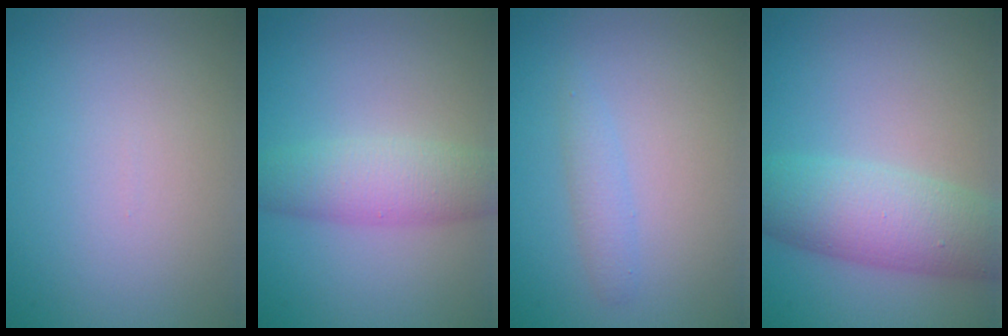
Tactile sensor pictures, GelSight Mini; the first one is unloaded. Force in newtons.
{"total": 4.2, "press": 4.2, "slide": 0.1}
{"total": 1.4, "press": 1.4, "slide": 0.0}
{"total": 6.8, "press": 6.8, "slide": 0.2}